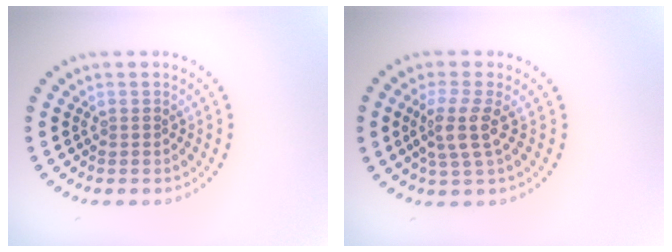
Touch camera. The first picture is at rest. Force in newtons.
{"total": 3.0, "press": 2.3, "slide": 1.9}